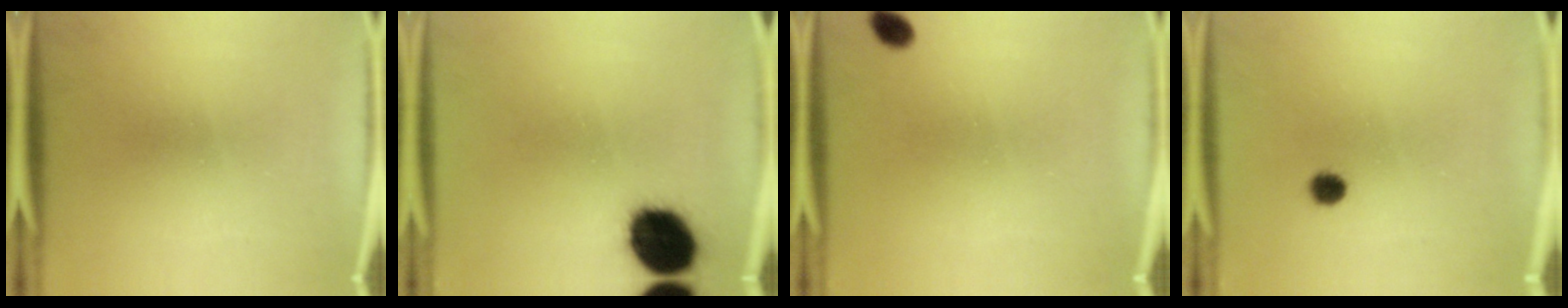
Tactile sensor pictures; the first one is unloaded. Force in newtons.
{"total": 14.5}
{"total": 2.1}
{"total": 2.6}